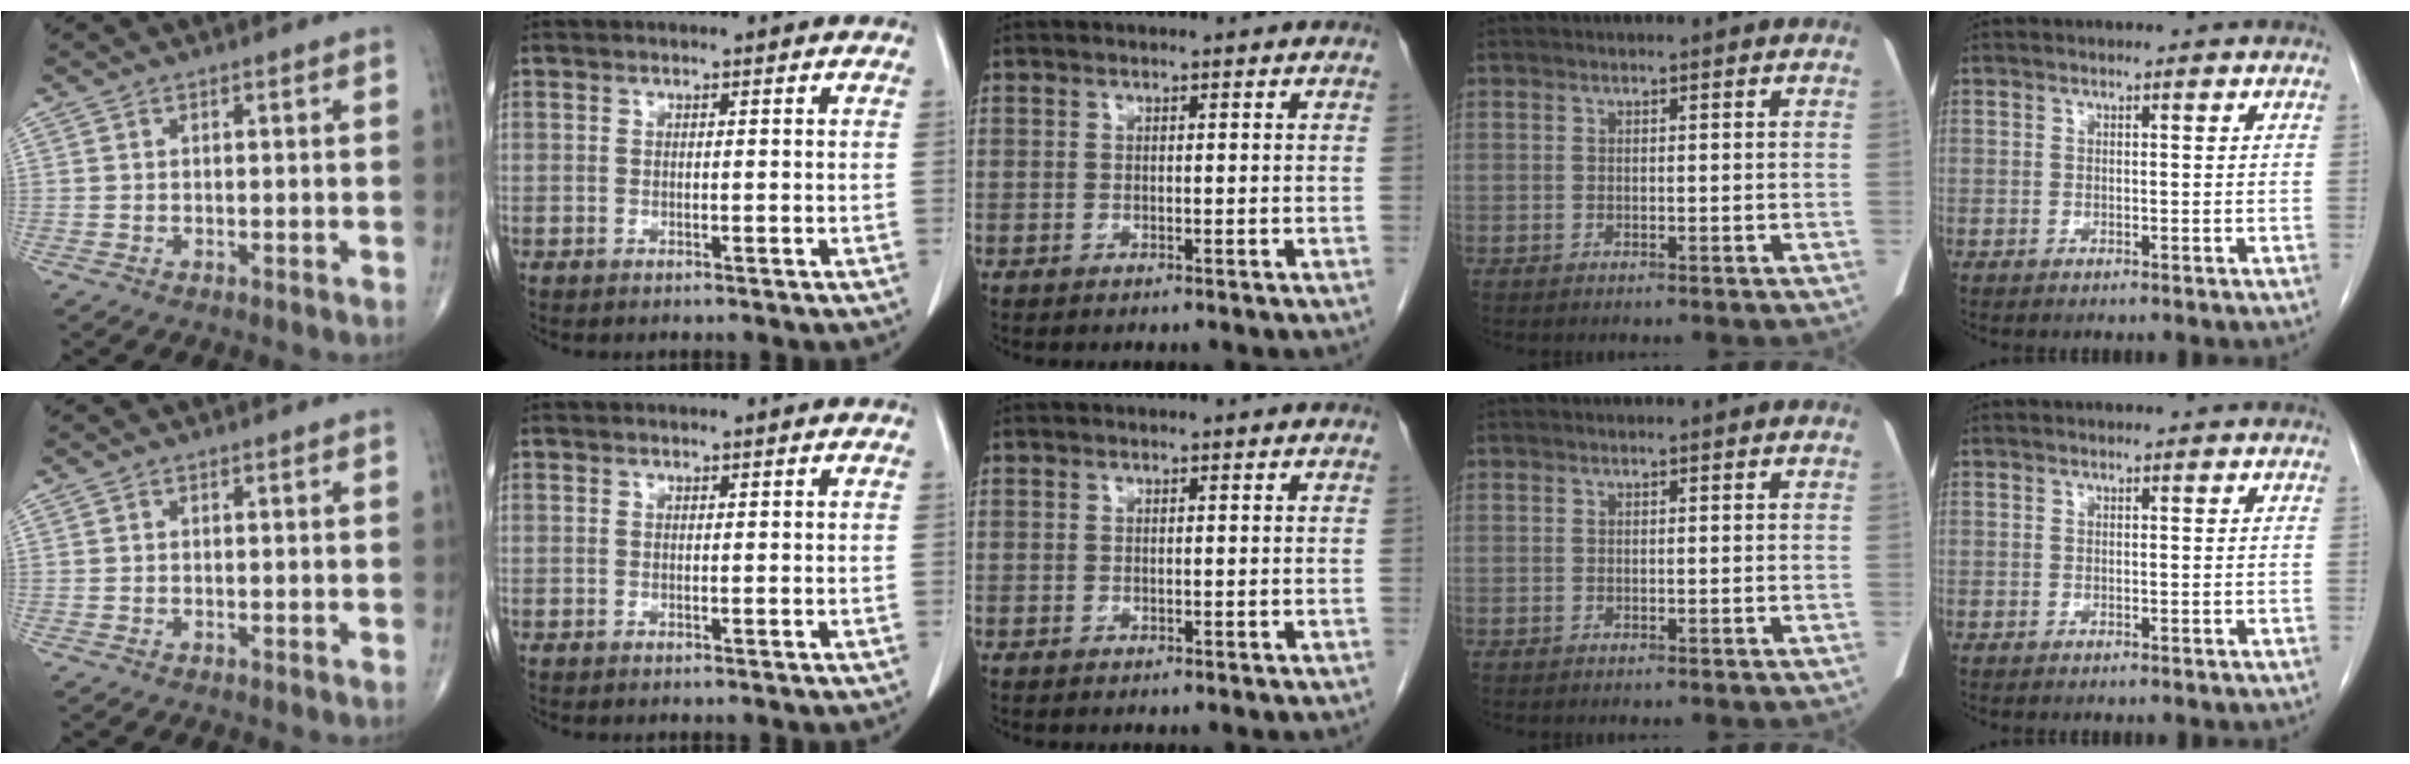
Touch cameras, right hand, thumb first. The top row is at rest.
{}